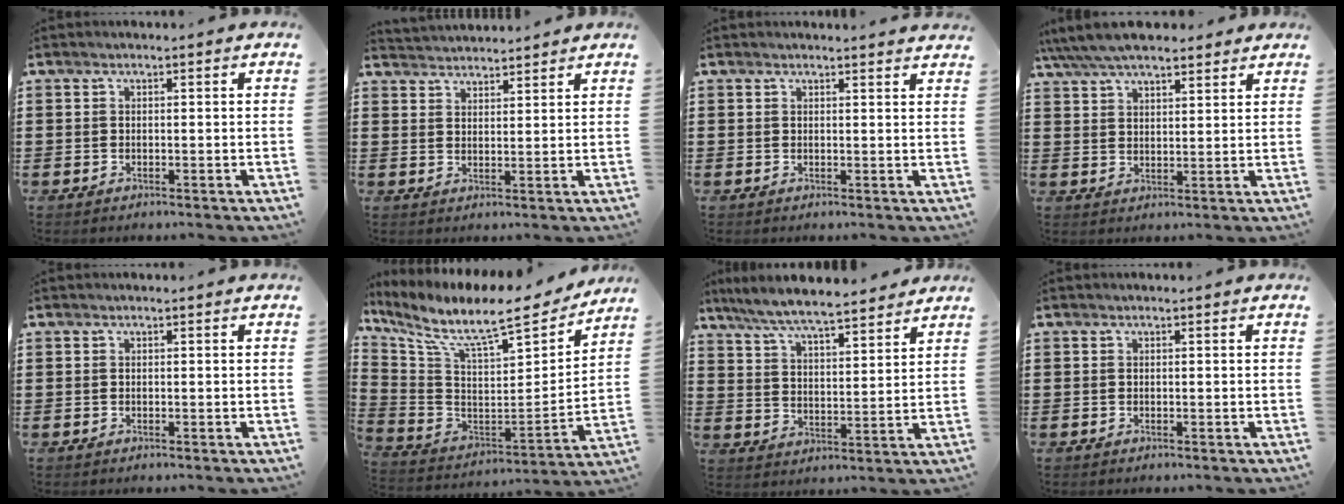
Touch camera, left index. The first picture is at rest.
{"total": 2.7, "force": [2.6, -0.1, -0.5], "torque": [0.001, -0.008, 0.050]}
{"total": 1.3, "force": [1.3, -0.1, 0.2], "torque": [-0.006, -0.002, 0.025]}
{"total": 6.2, "force": [5.5, 1.5, 2.3], "torque": [-0.064, -0.009, 0.101]}
{"total": 0.0}
{"total": 11.8, "force": [9.3, 2.0, 7.0], "torque": [-0.157, -0.069, 0.150]}
{"total": 6.8, "force": [6.3, 0.3, 2.5], "torque": [-0.074, -0.033, 0.110]}
{"total": 0.0}